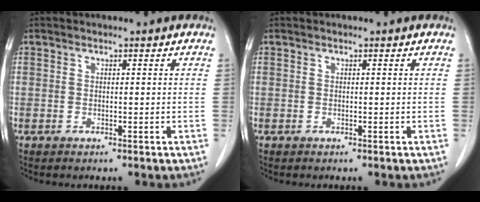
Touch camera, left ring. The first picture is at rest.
{"total": 0.0}